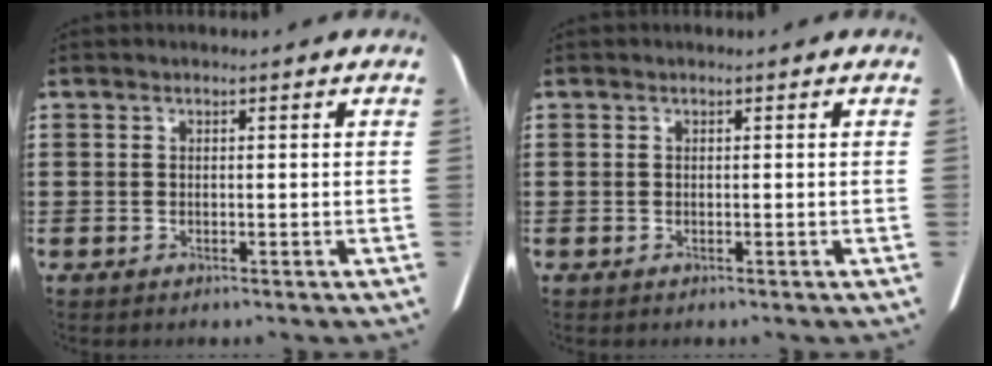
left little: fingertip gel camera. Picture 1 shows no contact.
{"total": 0.0}